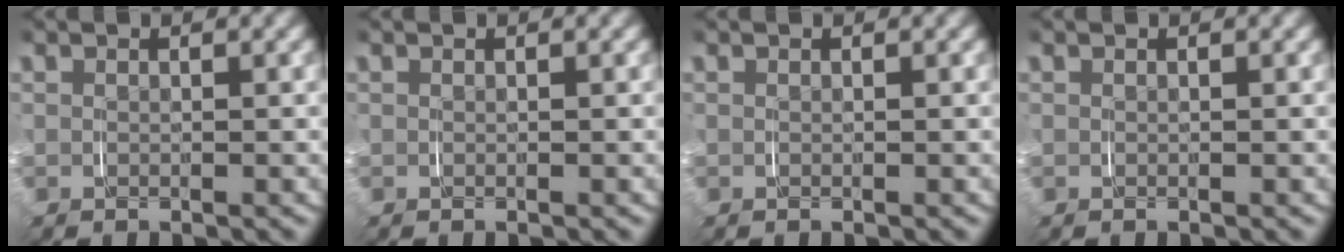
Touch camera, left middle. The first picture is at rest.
{"total": 0.0}
{"total": 0.0}
{"total": 0.0}